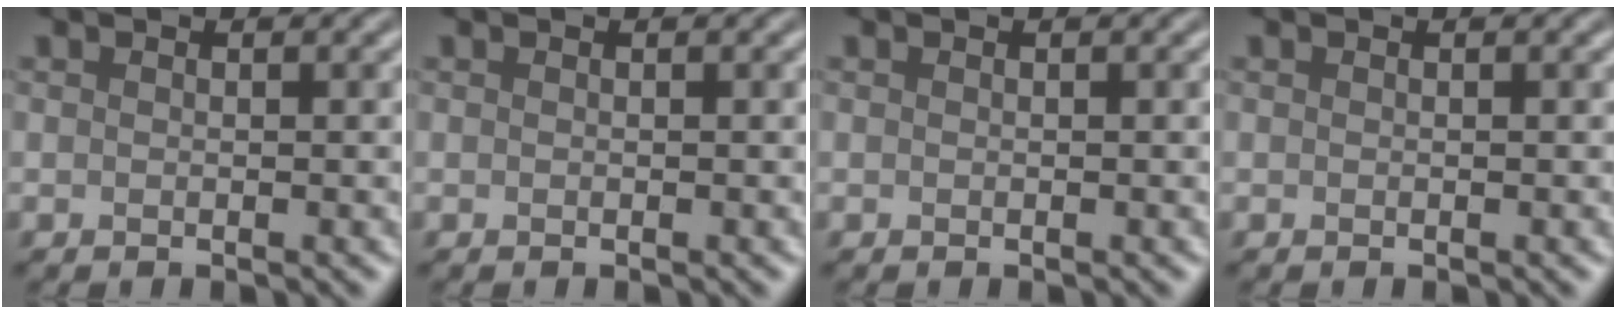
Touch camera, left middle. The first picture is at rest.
{"total": 0.0}
{"total": 0.0}
{"total": 0.0}